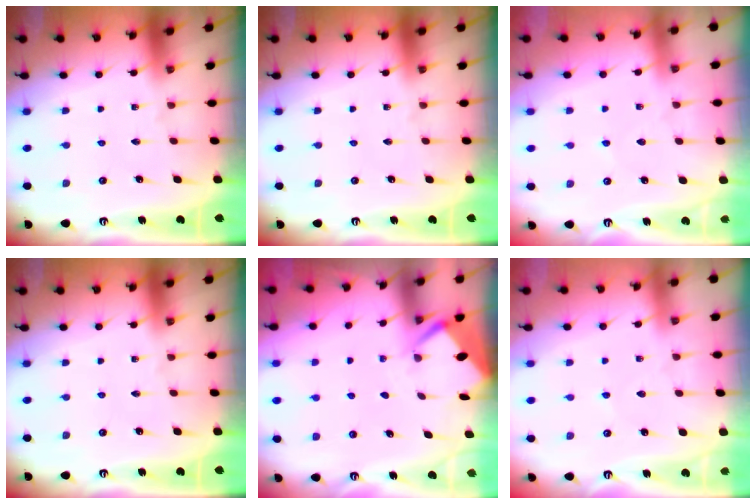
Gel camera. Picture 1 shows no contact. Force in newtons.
{"total": 0.0}
{"total": 2.4, "press": 2.4, "slide": 0.5}
{"total": 0.0}
{"total": 2.7, "press": 2.7, "slide": 0.3}
{"total": 2.4, "press": 2.4, "slide": 0.5}